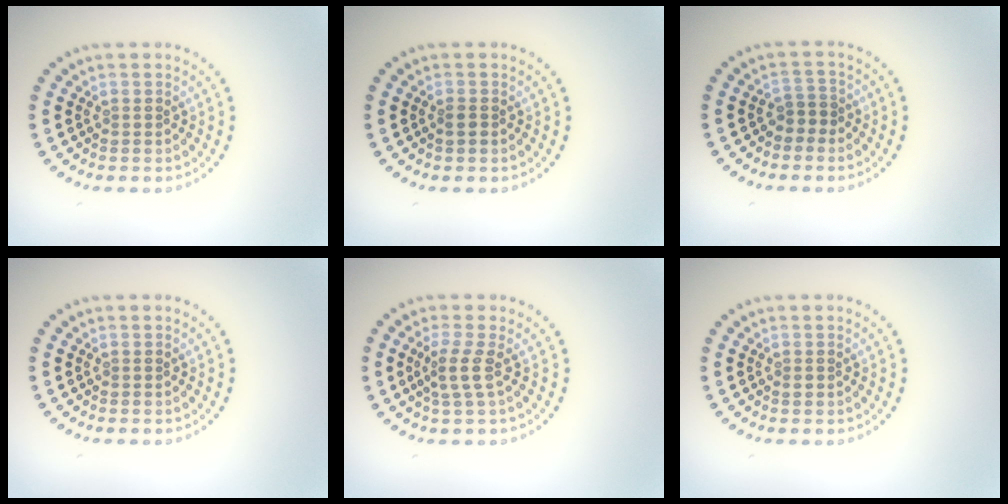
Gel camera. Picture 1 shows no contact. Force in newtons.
{"total": 0.9, "press": 0.9, "slide": 0.4}
{"total": 1.6, "press": 1.3, "slide": 0.9}
{"total": 0.0}
{"total": 2.1, "press": 1.6, "slide": 1.4}
{"total": 0.5, "press": 0.4, "slide": 0.3}